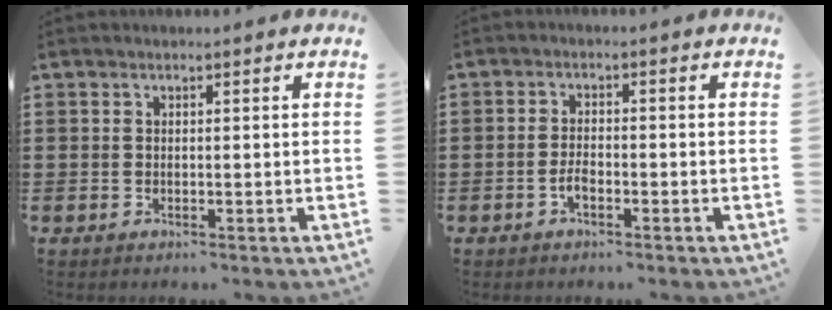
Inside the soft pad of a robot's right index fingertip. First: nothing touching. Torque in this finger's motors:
{"motor_torque": [1.63, 0.51, 0.33, 0.01]}